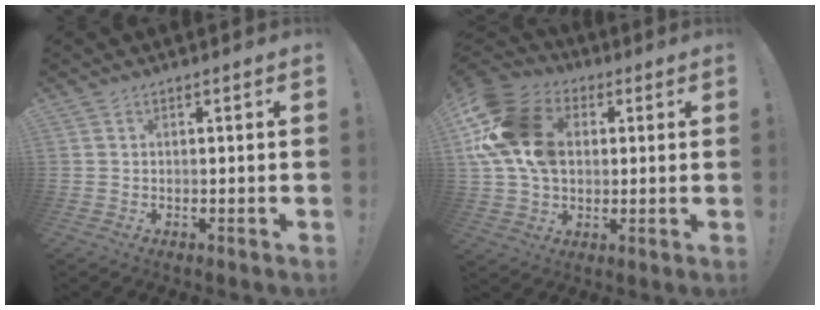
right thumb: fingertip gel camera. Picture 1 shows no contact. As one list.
[{"total": 19.8, "force": [4.6, 15.1, 12.0], "torque": [-0.205, -0.005, 0.090]}]